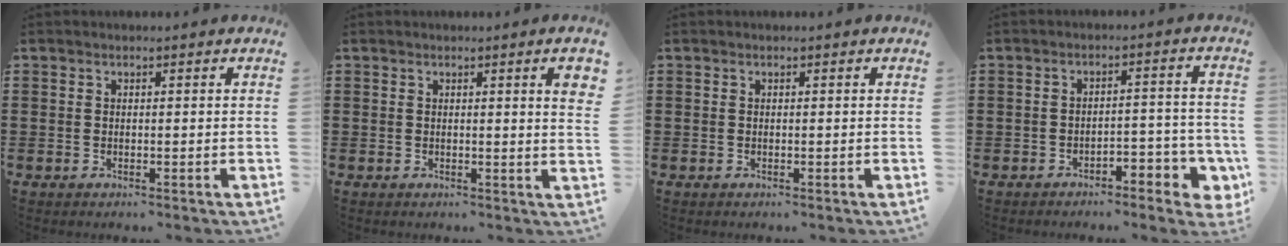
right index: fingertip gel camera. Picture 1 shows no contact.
{"total": 3.1, "force": [1.0, 0.0, 3.0], "torque": [-0.049, -0.004, 0.013]}
{"total": 0.0}
{"total": 3.8, "force": [-2.7, 1.5, 2.2], "torque": [-0.039, 0.011, -0.053]}